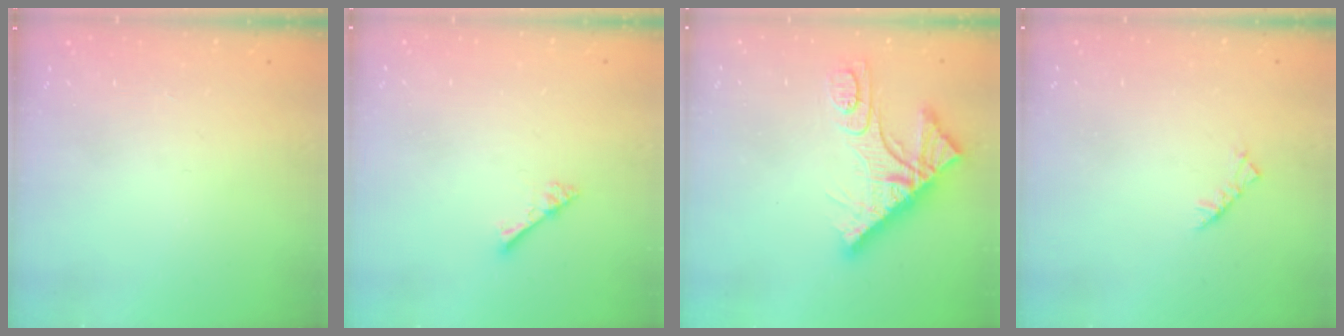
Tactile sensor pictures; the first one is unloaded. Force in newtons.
{"total": 2.7, "press": 2.7, "slide": 0.2}
{"total": 14.0, "press": 13.9, "slide": 1.3}
{"total": 2.5, "press": 2.4, "slide": 0.7}